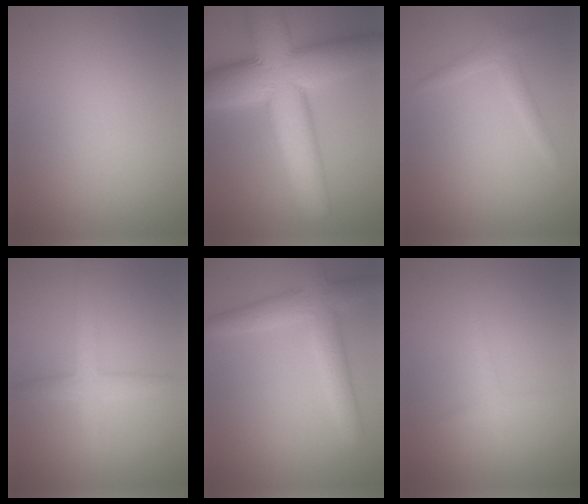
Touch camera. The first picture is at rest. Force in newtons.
{"total": 14.0, "press": 14.0, "slide": 0.4}
{"total": 1.6, "press": 1.6, "slide": 0.1}
{"total": 2.7, "press": 2.7, "slide": 0.0}
{"total": 4.4, "press": 4.4, "slide": 0.1}
{"total": 1.2, "press": 1.2, "slide": 0.1}